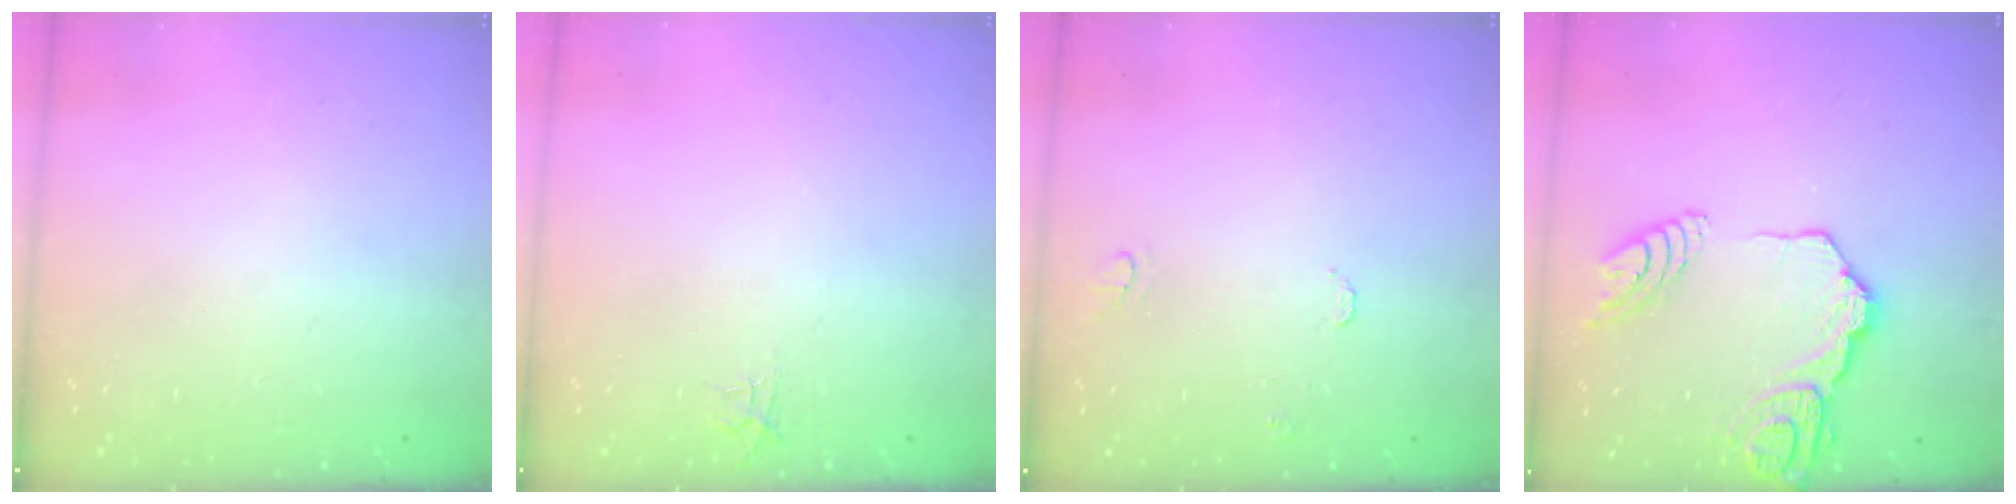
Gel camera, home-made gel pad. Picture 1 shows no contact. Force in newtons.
{"total": 4.7, "press": 4.6, "slide": 0.4}
{"total": 6.0, "press": 6.0, "slide": 0.6}
{"total": 16.7, "press": 16.6, "slide": 1.9}